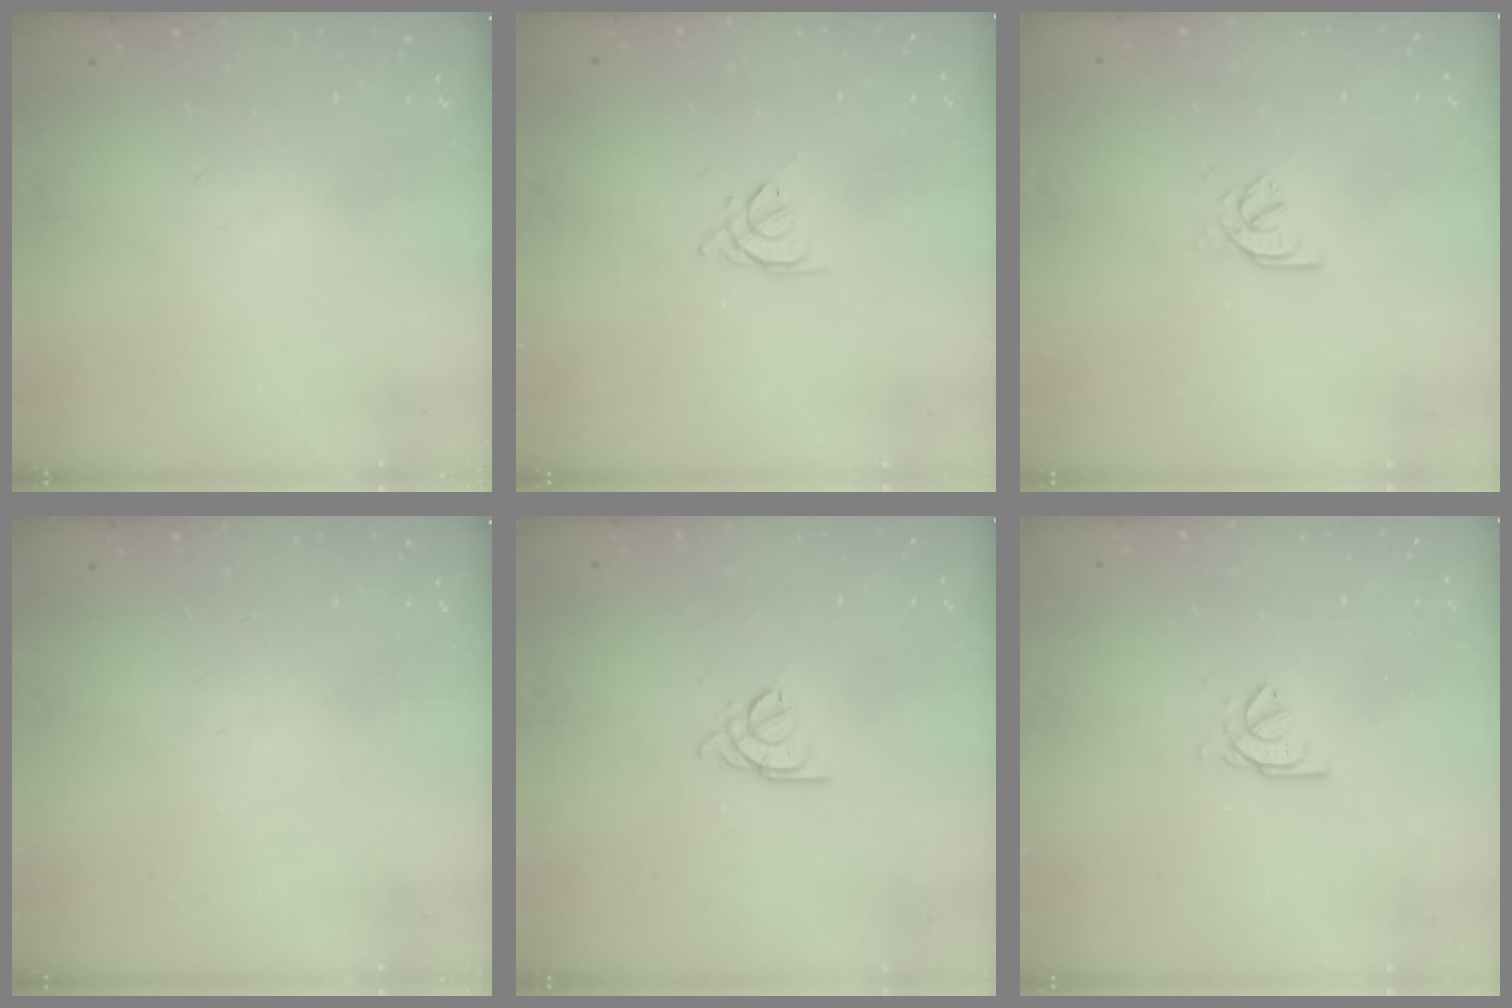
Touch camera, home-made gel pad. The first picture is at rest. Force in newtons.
{"total": 2.5, "press": 2.4, "slide": 0.5}
{"total": 3.6, "press": 3.6, "slide": 0.2}
{"total": 0.0}
{"total": 2.2, "press": 2.2, "slide": 0.5}
{"total": 2.7, "press": 2.7, "slide": 0.4}